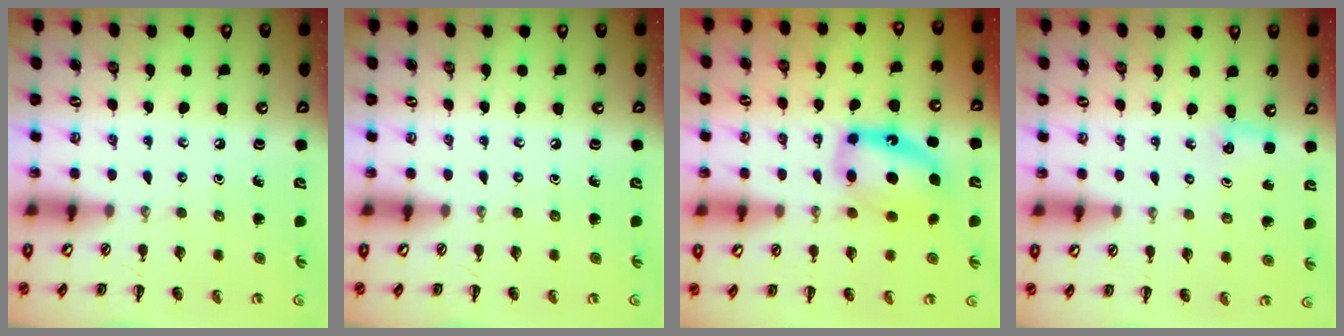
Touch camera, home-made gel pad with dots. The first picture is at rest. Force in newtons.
{"total": 0.0}
{"total": 10.3, "press": 10.1, "slide": 2.3}
{"total": 2.5, "press": 2.4, "slide": 0.8}